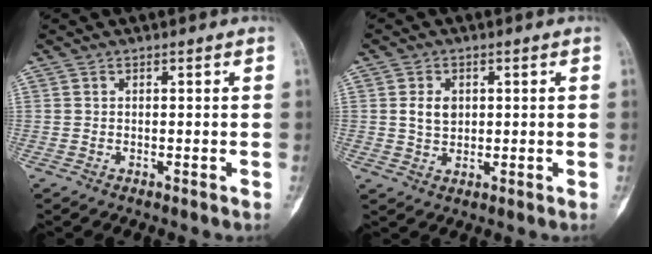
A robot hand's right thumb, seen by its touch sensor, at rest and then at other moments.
{"total": 4.1, "force": [0.8, 3.0, 2.6], "torque": [-0.026, -0.001, 0.018]}